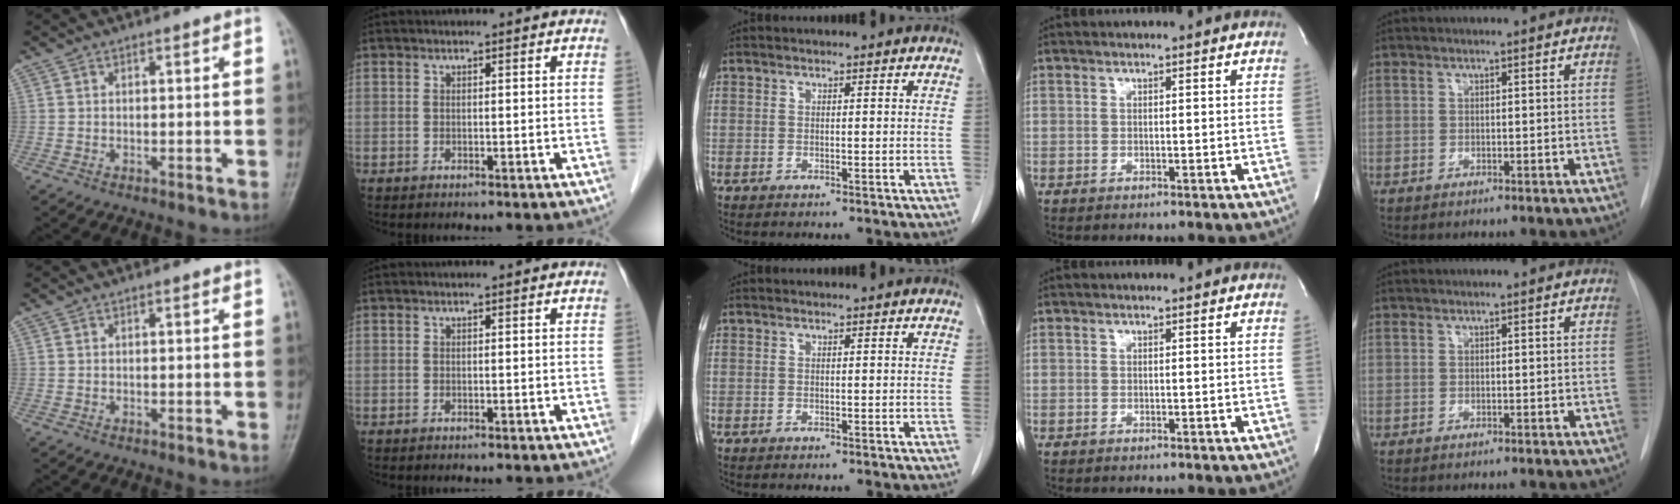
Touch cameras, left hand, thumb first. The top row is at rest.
{}